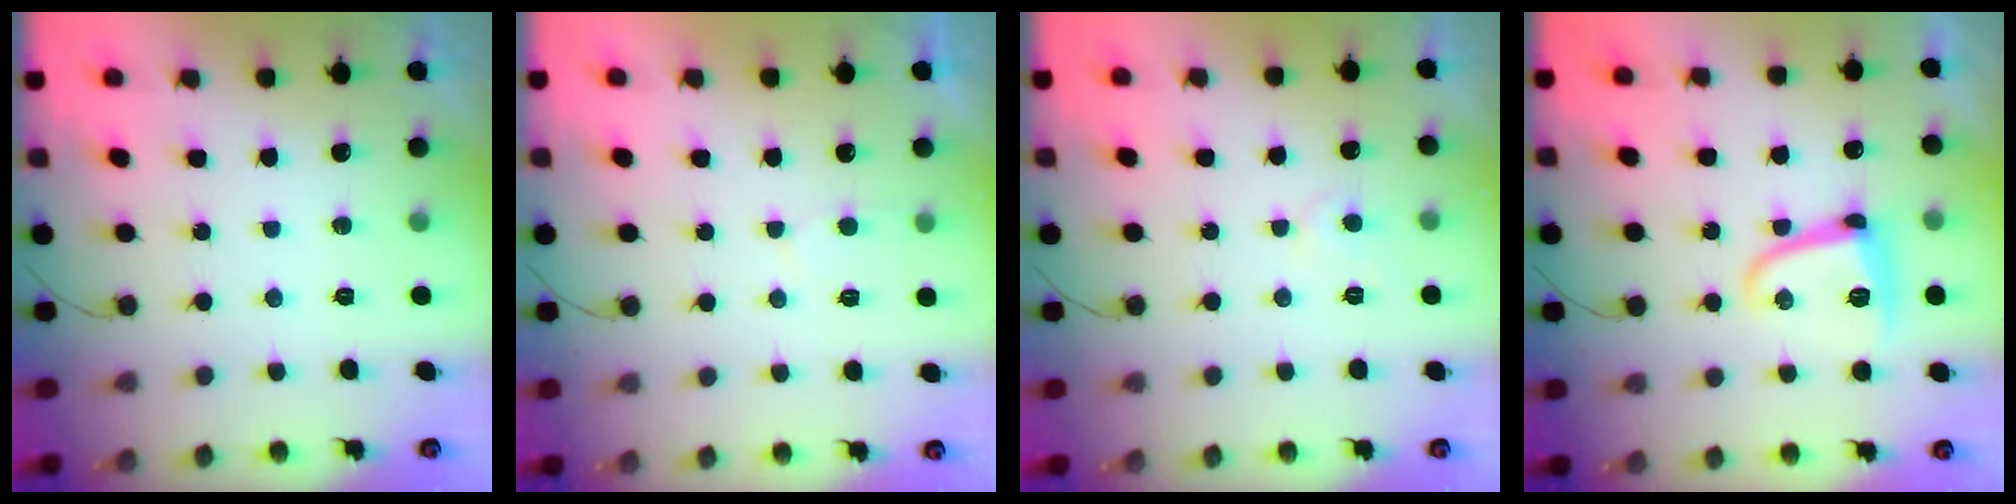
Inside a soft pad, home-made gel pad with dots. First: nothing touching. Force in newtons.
{"total": 2.3, "press": 2.3, "slide": 0.2}
{"total": 3.7, "press": 3.7, "slide": 0.4}
{"total": 9.9, "press": 9.9, "slide": 0.9}